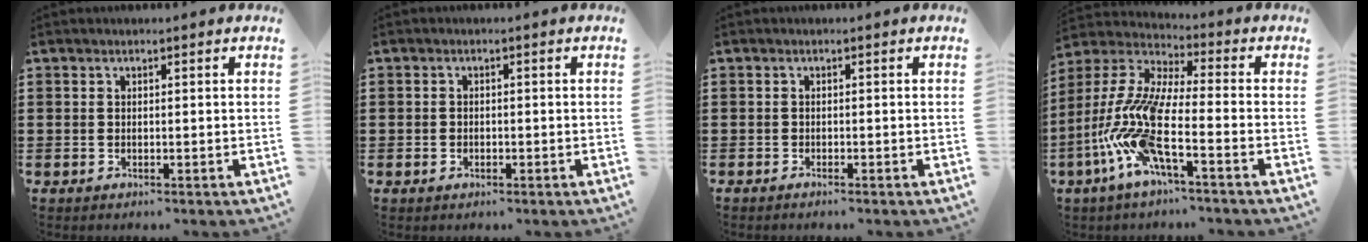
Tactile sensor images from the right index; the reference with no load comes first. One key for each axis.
{"total": 0.7, "fx": -0.5, "fy": 0.4, "fz": 0.3, "tx": -0.007, "ty": -0.001, "tz": -0.009}
{"total": 0.6, "fx": -0.6, "fy": -0.1, "fz": 0.1, "tx": -0.002, "ty": -0.003, "tz": -0.012}
{"total": 12.3, "fx": -5.7, "fy": 2.5, "fz": 10.6, "tx": -0.268, "ty": -0.033, "tz": -0.127}